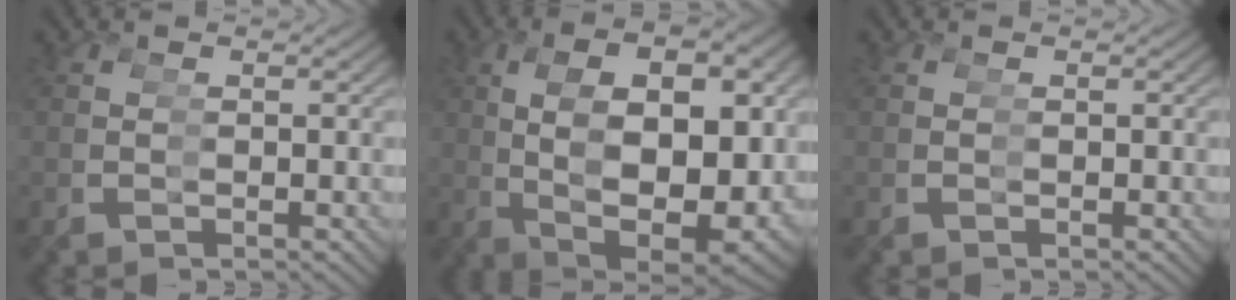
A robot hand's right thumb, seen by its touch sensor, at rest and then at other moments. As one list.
[{"total": 10.4, "force": [-0.3, 5.5, 8.8], "torque": [-0.178, -0.008, 0.013]}, {"total": 0.0}]